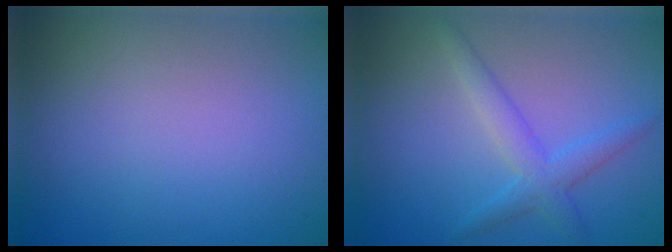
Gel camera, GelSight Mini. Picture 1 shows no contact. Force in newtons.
{"total": 2.9, "press": 2.9, "slide": 0.1}